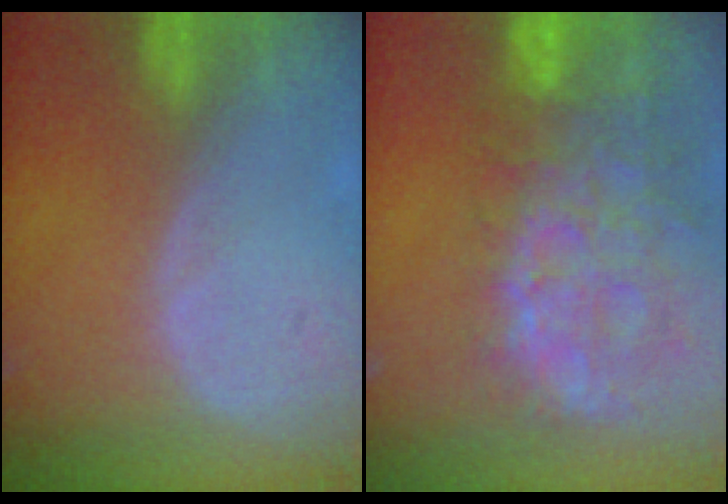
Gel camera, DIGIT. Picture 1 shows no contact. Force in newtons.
{"total": 13.7, "press": 11.2, "slide": 7.9}